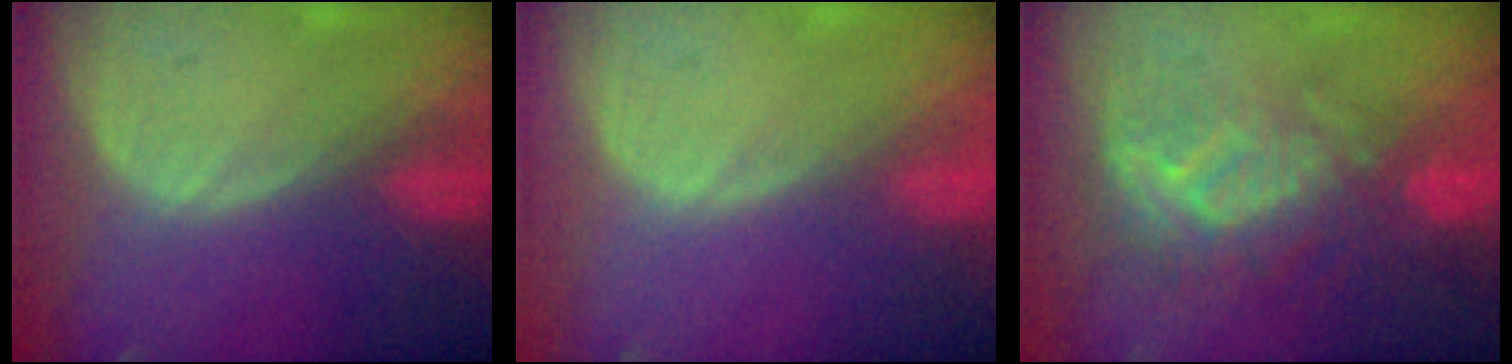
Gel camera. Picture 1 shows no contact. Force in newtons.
{"total": 0.0}
{"total": 9.5, "press": 8.4, "slide": 4.4}